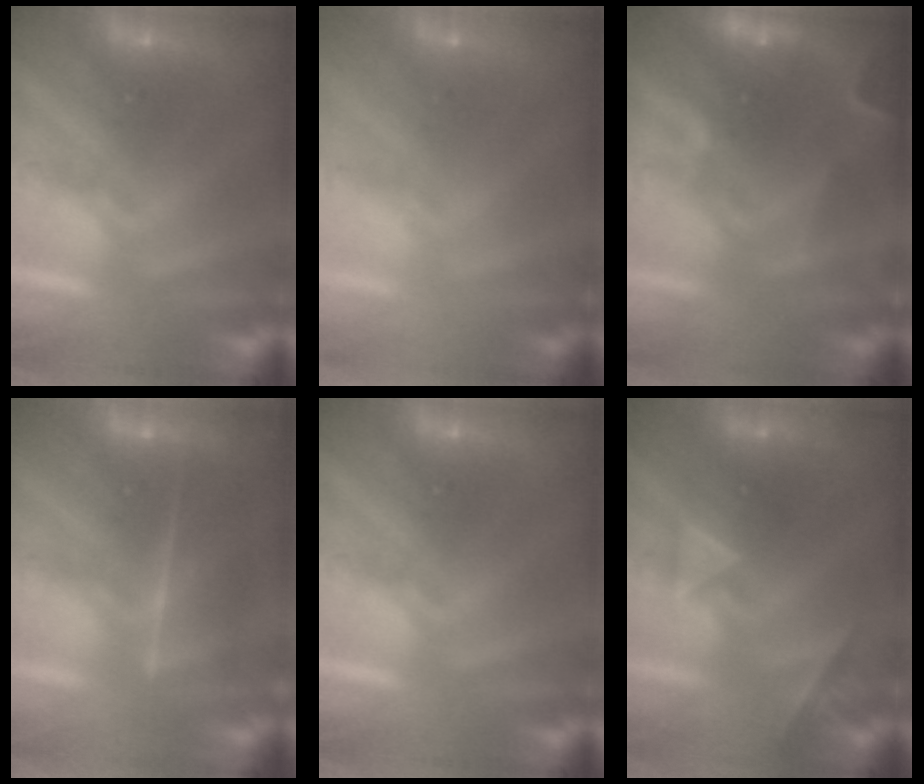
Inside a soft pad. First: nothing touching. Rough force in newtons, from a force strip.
{"total": 7.3}
{"total": 7.0}
{"total": 5.7}
{"total": 0.0}
{"total": 2.3}